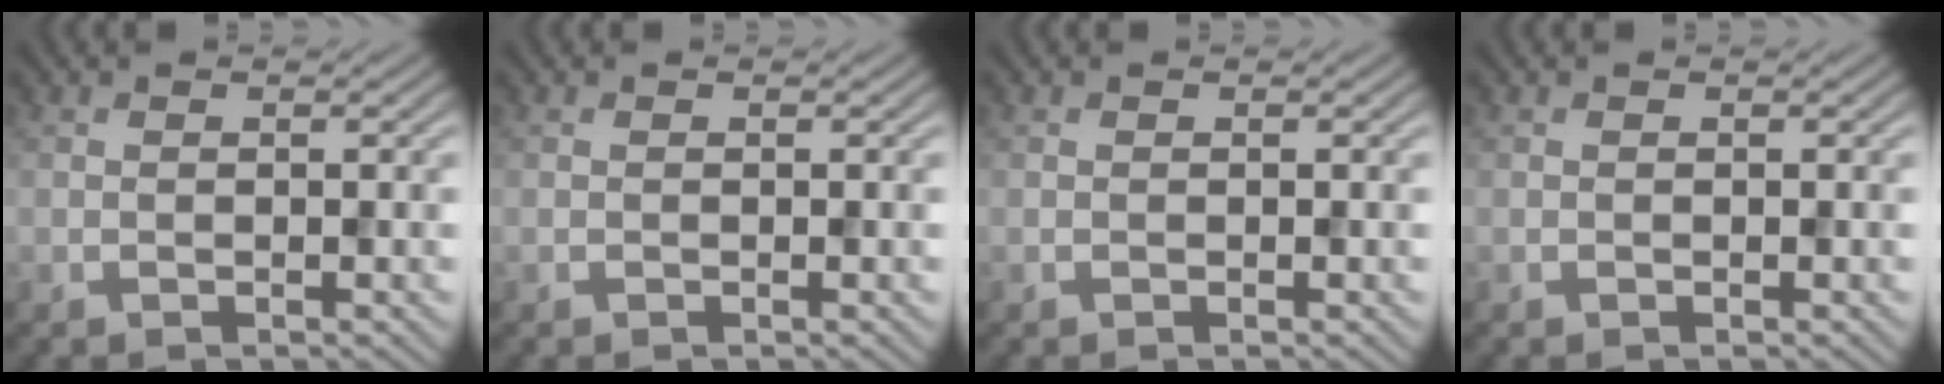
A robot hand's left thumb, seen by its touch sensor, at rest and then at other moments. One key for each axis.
{"total": 0.0}
{"total": 0.0}
{"total": 0.0}